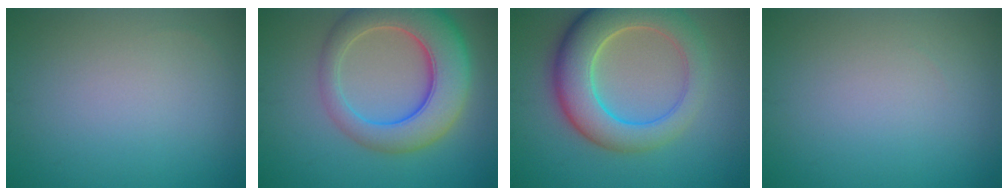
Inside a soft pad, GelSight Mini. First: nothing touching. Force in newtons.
{"total": 8.7, "press": 8.7, "slide": 0.8}
{"total": 8.4, "press": 8.4, "slide": 0.8}
{"total": 0.0}